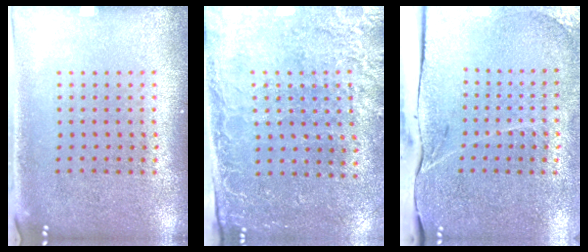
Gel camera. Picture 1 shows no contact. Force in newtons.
{"total": 2.7, "press": 2.4, "slide": 1.2}
{"total": 3.4, "press": 3.2, "slide": 1.4}